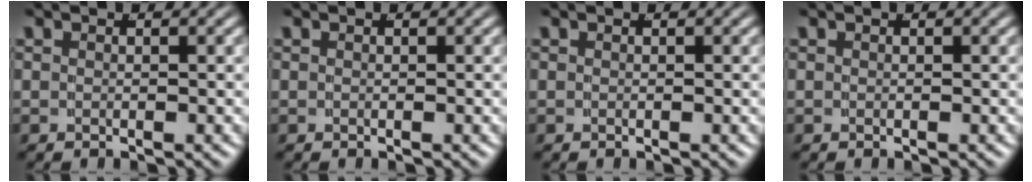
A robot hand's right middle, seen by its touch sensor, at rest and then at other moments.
{"total": 0.0}
{"total": 0.0}
{"total": 0.0}